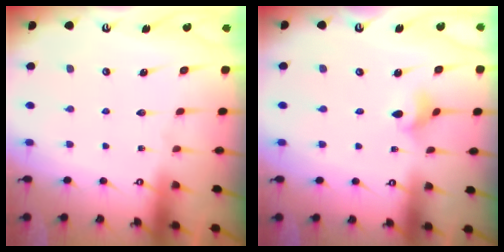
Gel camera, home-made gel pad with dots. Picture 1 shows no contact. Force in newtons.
{"total": 3.0, "press": 2.9, "slide": 0.6}